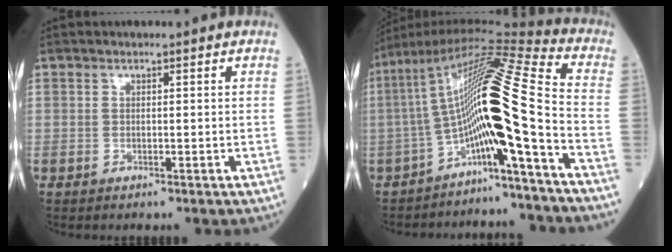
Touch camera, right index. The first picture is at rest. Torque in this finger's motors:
{"motor_torque": [2.11, -0.03, 1.03, 0.21]}